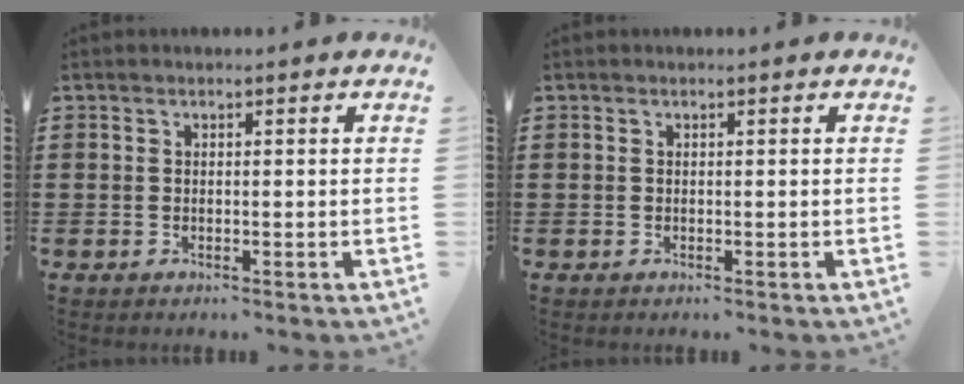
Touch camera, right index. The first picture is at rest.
{"total": 0.0}